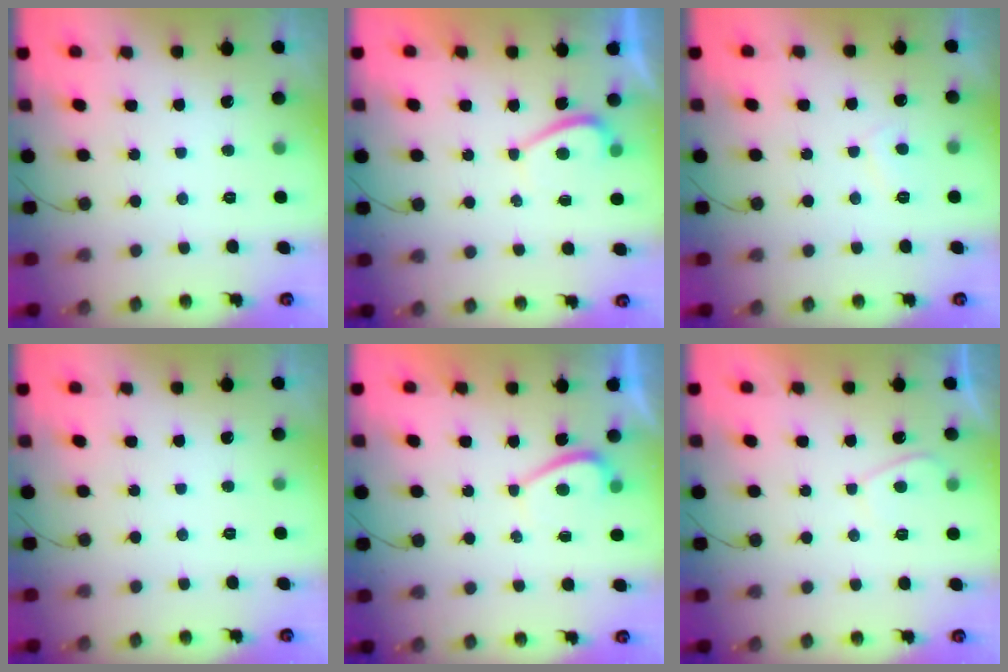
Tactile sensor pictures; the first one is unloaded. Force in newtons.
{"total": 2.0, "press": 1.9, "slide": 0.6}
{"total": 1.9, "press": 1.8, "slide": 0.4}
{"total": 0.0}
{"total": 2.0, "press": 1.9, "slide": 0.6}
{"total": 1.8, "press": 1.7, "slide": 0.6}